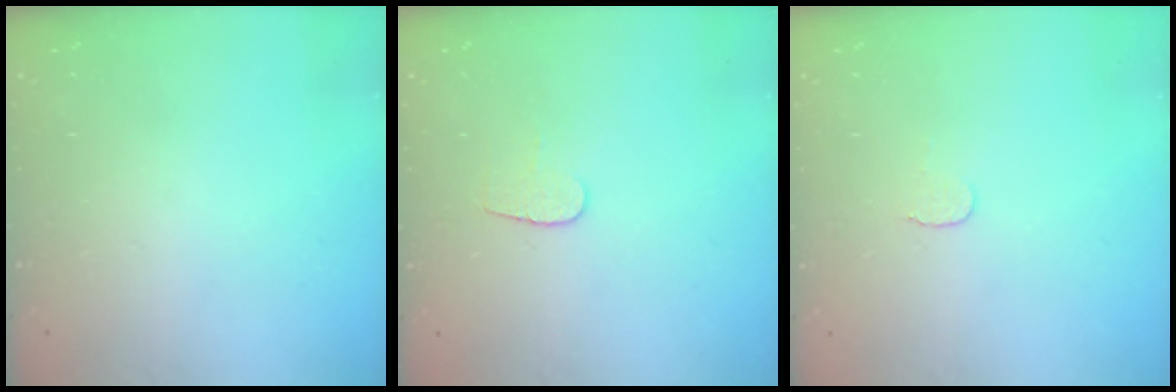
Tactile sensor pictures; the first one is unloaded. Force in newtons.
{"total": 5.1, "press": 5.1, "slide": 0.5}
{"total": 3.5, "press": 3.5, "slide": 0.3}